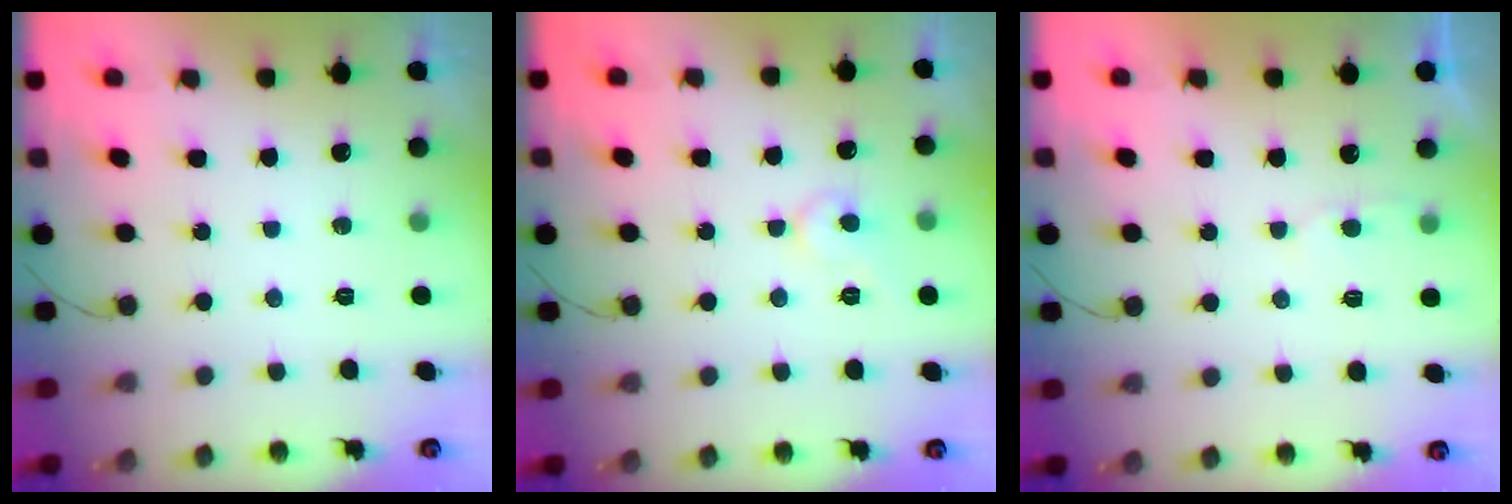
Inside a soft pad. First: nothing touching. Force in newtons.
{"total": 7.1, "press": 7.1, "slide": 0.3}
{"total": 2.7, "press": 2.7, "slide": 0.3}